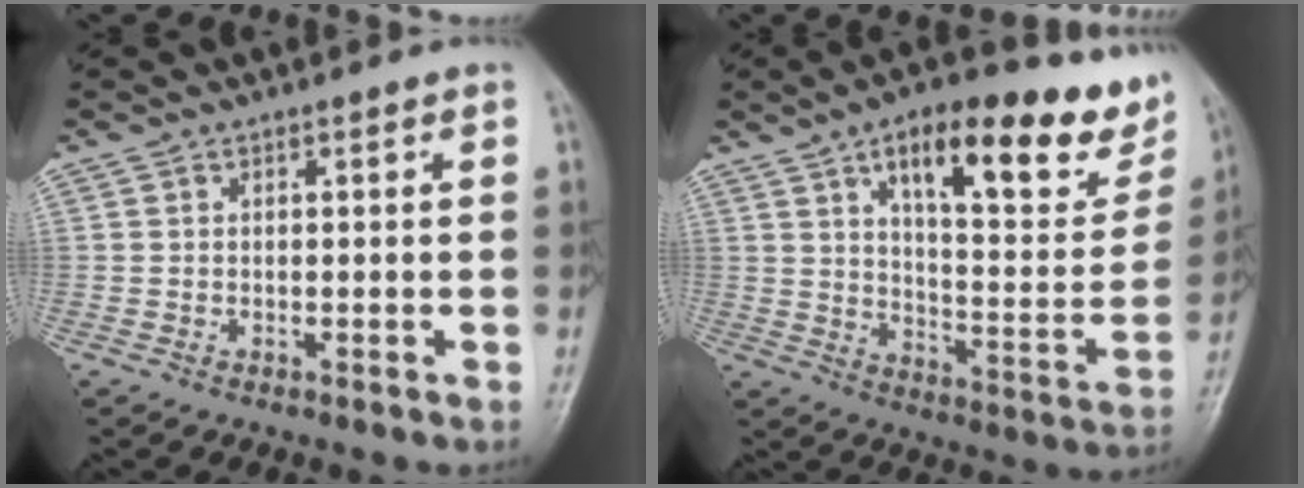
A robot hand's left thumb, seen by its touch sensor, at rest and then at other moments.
{"total": 24.1, "force": [13.8, 8.9, 17.6], "torque": [-0.194, -0.042, 0.202]}